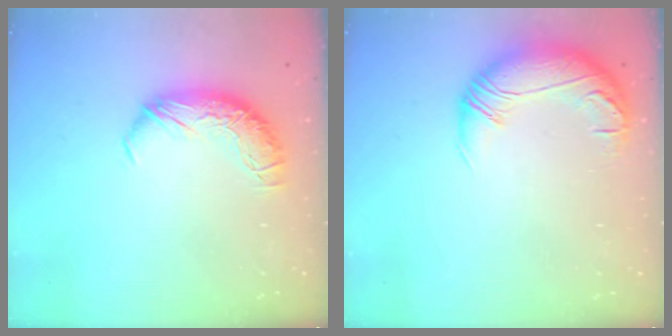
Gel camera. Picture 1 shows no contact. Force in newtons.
{"total": 3.3, "press": 0.6, "slide": 3.3}